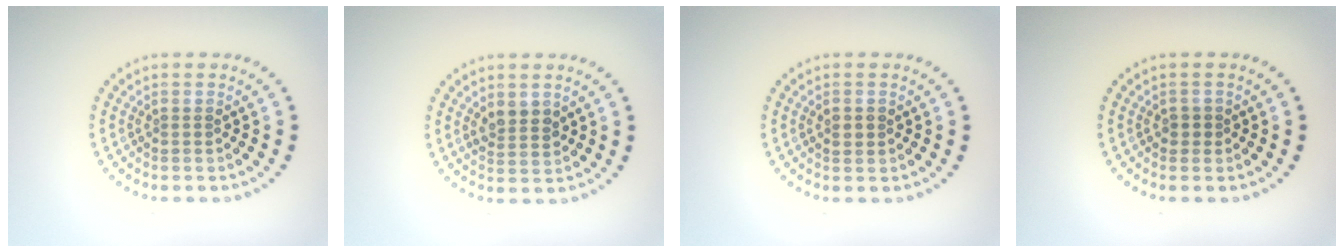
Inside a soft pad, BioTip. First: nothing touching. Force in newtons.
{"total": 1.8, "press": 1.7, "slide": 0.6}
{"total": 1.2, "press": 1.2, "slide": 0.2}
{"total": 1.0, "press": 0.9, "slide": 0.4}